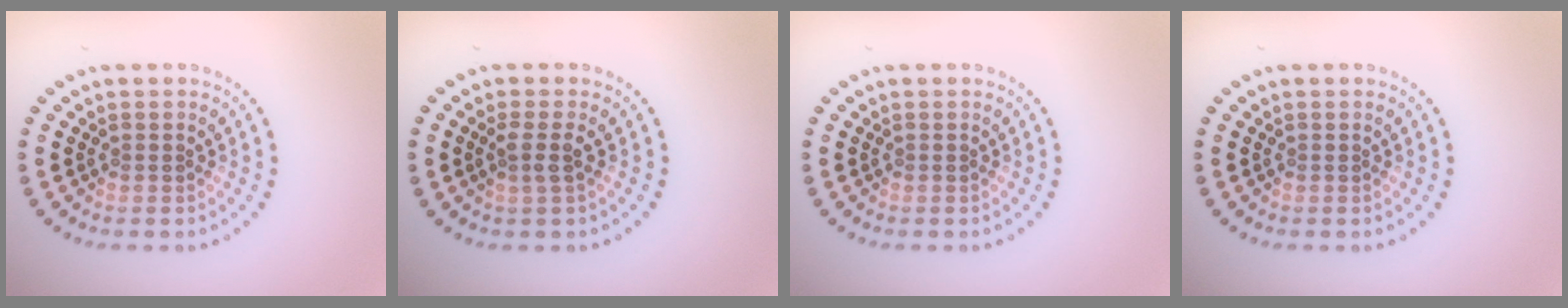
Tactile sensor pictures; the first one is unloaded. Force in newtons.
{"total": 1.5, "press": 1.2, "slide": 0.9}
{"total": 0.0}
{"total": 0.0}